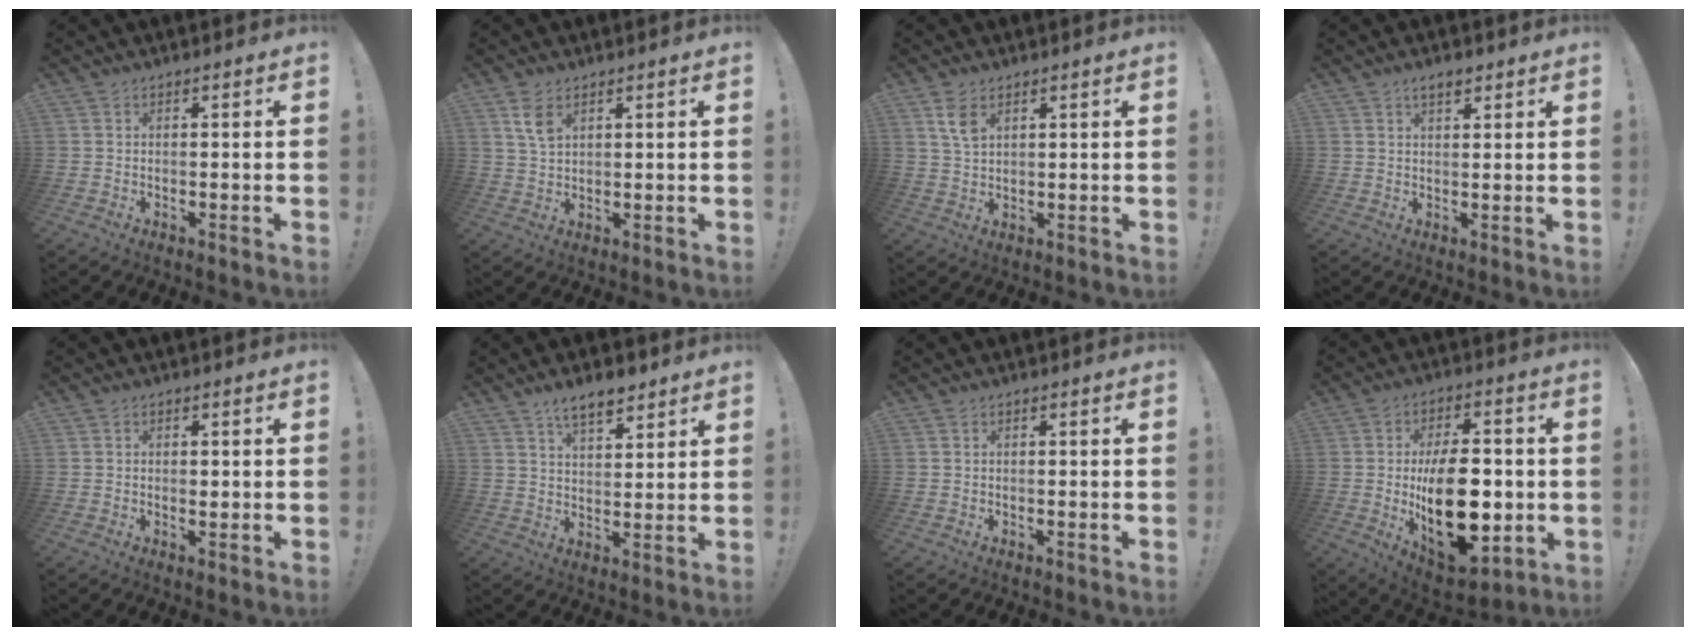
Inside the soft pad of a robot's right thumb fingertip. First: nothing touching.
{"total": 5.4, "force": [2.8, 2.8, 3.6], "torque": [-0.052, -0.014, 0.050]}
{"total": 5.3, "force": [2.7, 2.8, 3.6], "torque": [-0.059, -0.011, 0.050]}
{"total": 3.5, "force": [2.3, 1.6, 2.1], "torque": [-0.031, -0.009, 0.039]}
{"total": 0.9, "force": [0.2, 0.5, 0.7], "torque": [0.001, -0.005, 0.001]}
{"total": 8.0, "force": [6.0, 3.1, 4.4], "torque": [-0.060, -0.031, 0.106]}
{"total": 0.0}
{"total": 23.3, "force": [-2.3, 13.2, 19.1], "torque": [-0.312, -0.011, -0.024]}